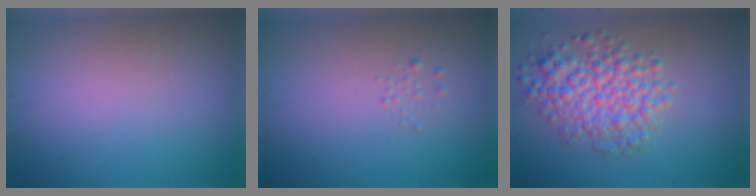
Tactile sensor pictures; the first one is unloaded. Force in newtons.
{"total": 0.6, "press": 0.6, "slide": 0.0}
{"total": 5.6, "press": 5.6, "slide": 0.1}